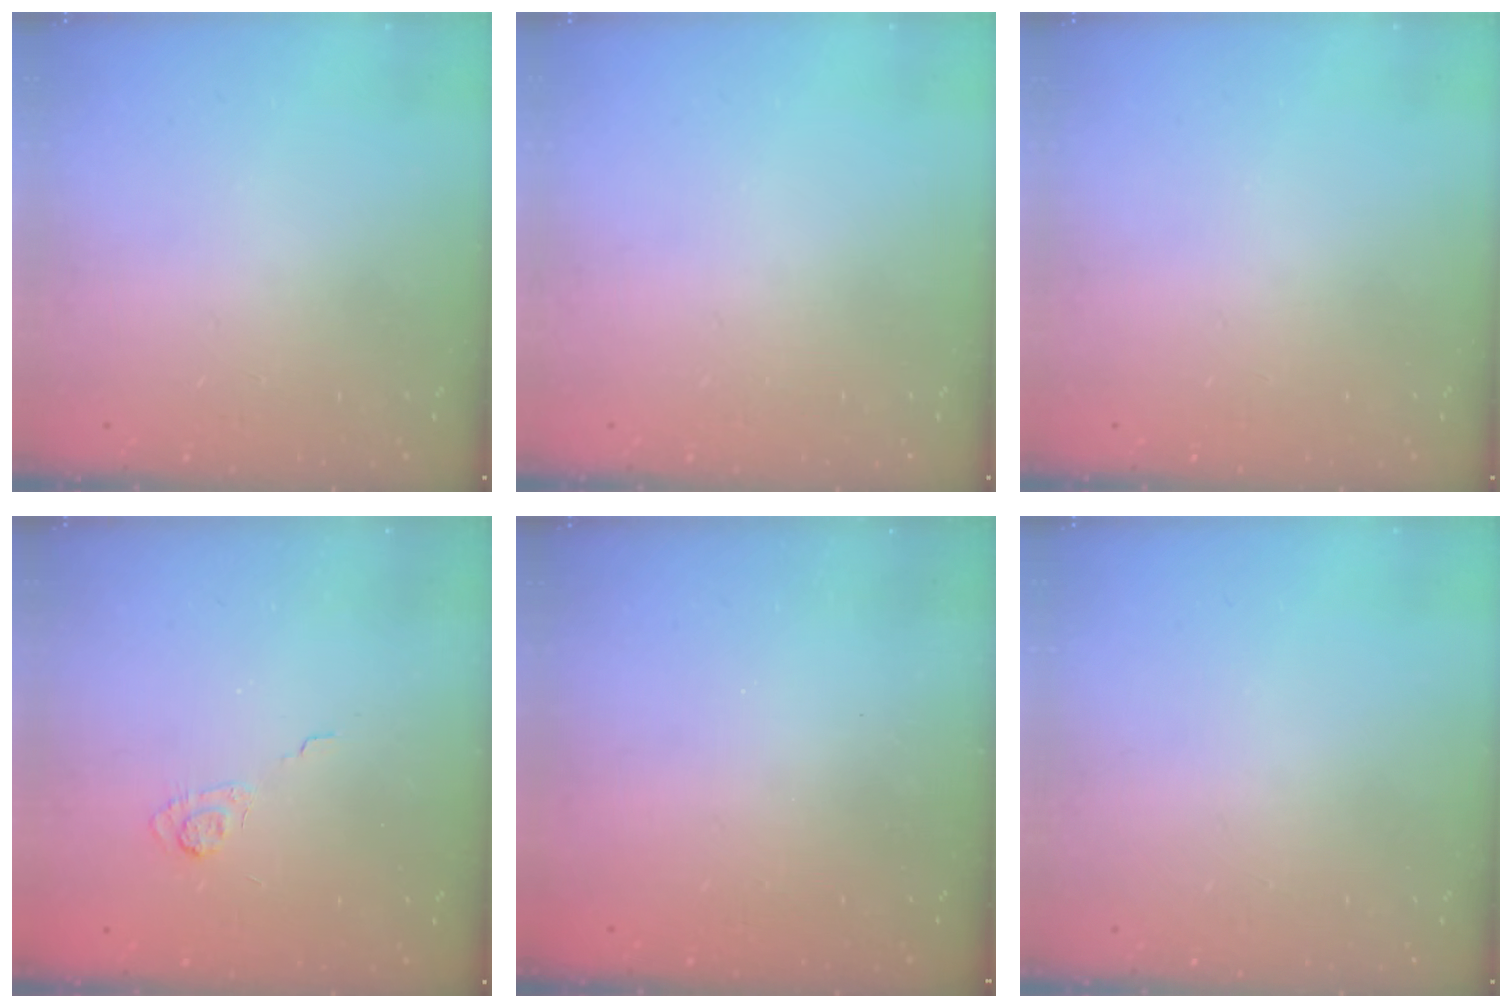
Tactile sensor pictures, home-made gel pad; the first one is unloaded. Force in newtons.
{"total": 0.0}
{"total": 0.0}
{"total": 3.1, "press": 2.7, "slide": 1.6}
{"total": 2.4, "press": 2.3, "slide": 0.8}
{"total": 0.0}